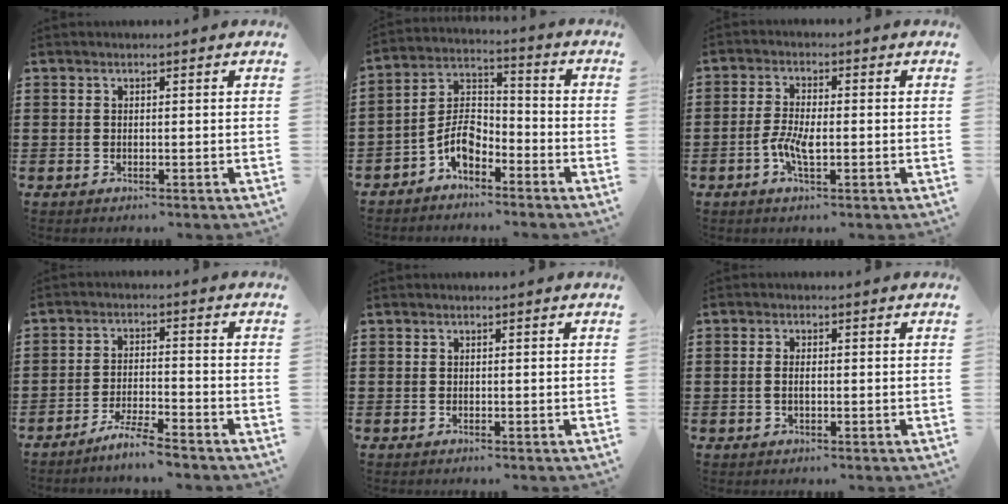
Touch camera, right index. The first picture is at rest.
{"total": 6.6, "force": [-4.1, 3.4, 3.9], "torque": [-0.090, 0.009, -0.084]}
{"total": 4.3, "force": [-1.3, 1.5, 3.9], "torque": [-0.088, -0.002, -0.029]}
{"total": 4.8, "force": [-4.4, -0.4, 1.7], "torque": [-0.036, -0.005, -0.087]}
{"total": 0.0}
{"total": 1.6, "force": [-0.2, 0.7, 1.4], "torque": [-0.034, 0.000, -0.008]}